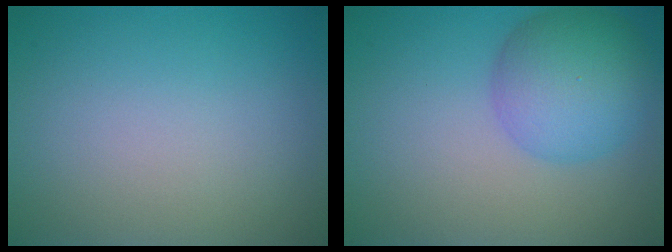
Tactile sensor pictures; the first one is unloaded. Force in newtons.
{"total": 6.2, "press": 6.2, "slide": 0.3}